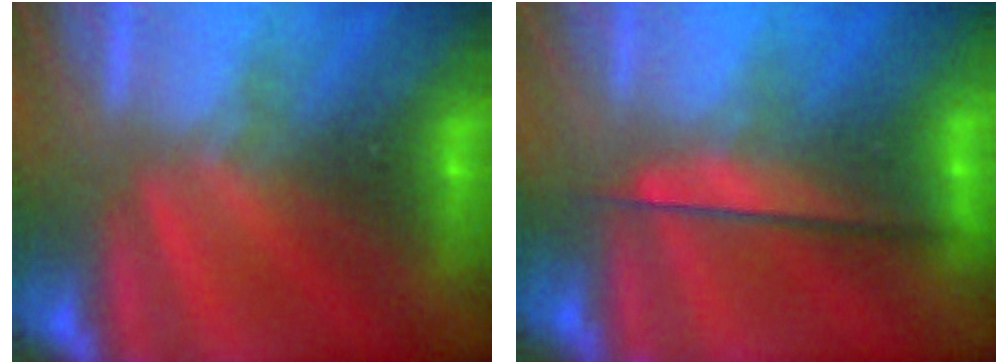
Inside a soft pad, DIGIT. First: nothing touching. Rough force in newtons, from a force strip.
{"total": 2.4}